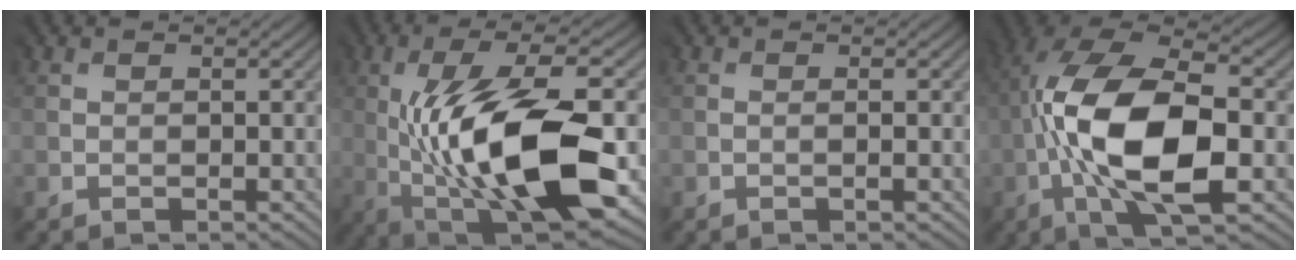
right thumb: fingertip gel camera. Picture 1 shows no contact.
{"total": 13.1, "force": [-2.1, 4.3, 12.1], "torque": [-0.218, 0.014, -0.042]}
{"total": 0.8, "force": [-0.5, -0.7, -0.1], "torque": [0.002, 0.000, -0.009]}
{"total": 13.8, "force": [-1.9, 6.3, 12.1], "torque": [-0.227, 0.019, -0.044]}